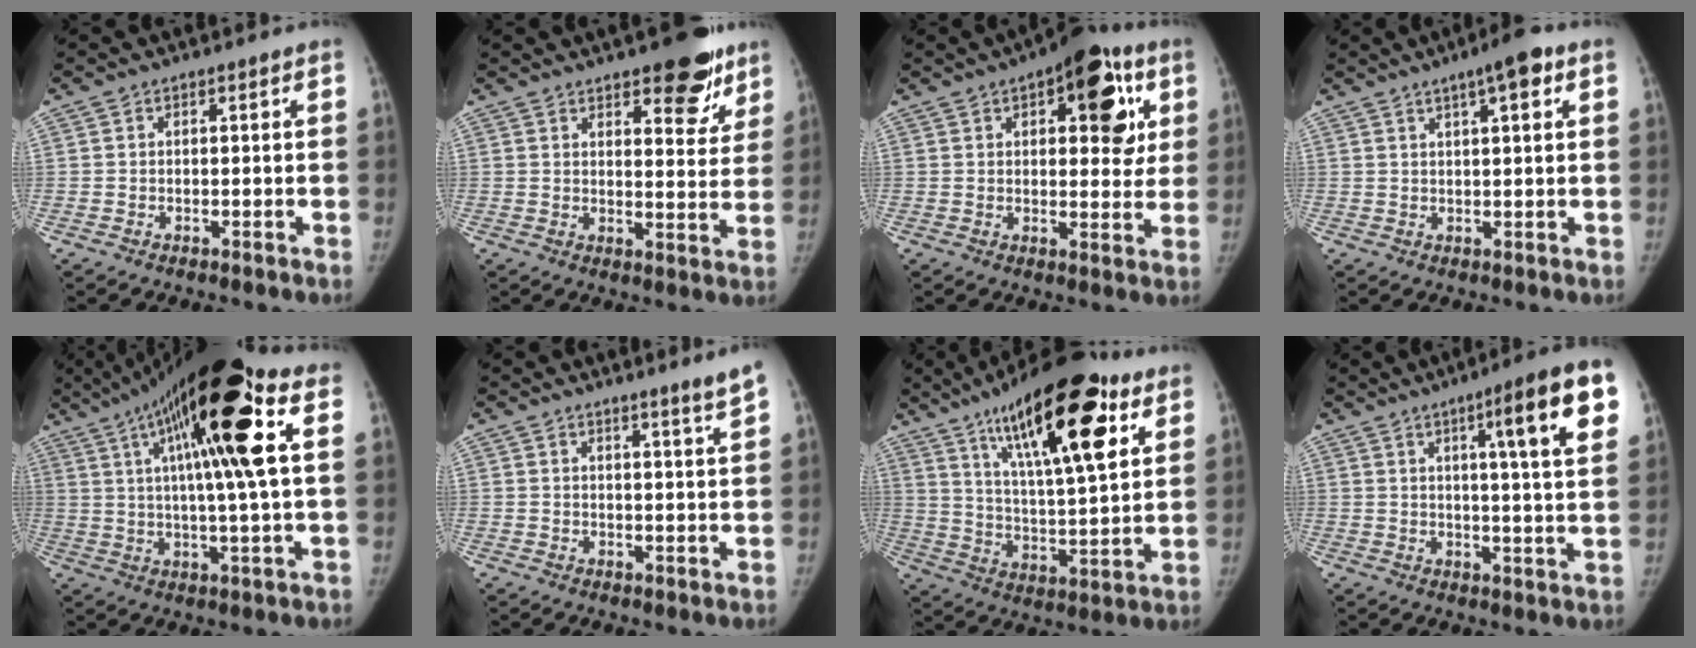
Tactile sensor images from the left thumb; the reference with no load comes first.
{"total": 11.1, "force": [7.3, 4.4, 7.1], "torque": [-0.044, -0.040, 0.095]}
{"total": 15.7, "force": [6.0, 7.4, 12.4], "torque": [-0.098, -0.002, 0.072]}
{"total": 6.2, "force": [3.2, 1.3, 5.1], "torque": [-0.071, 0.000, 0.045]}
{"total": 22.1, "force": [7.2, 3.6, 20.6], "torque": [-0.353, 0.015, 0.107]}
{"total": 3.7, "force": [2.9, -0.7, 2.3], "torque": [-0.023, -0.028, 0.043]}
{"total": 25.2, "force": [12.8, 7.8, 20.3], "torque": [-0.300, -0.031, 0.212]}
{"total": 14.5, "force": [6.4, 1.5, 13.0], "torque": [-0.168, -0.019, 0.083]}